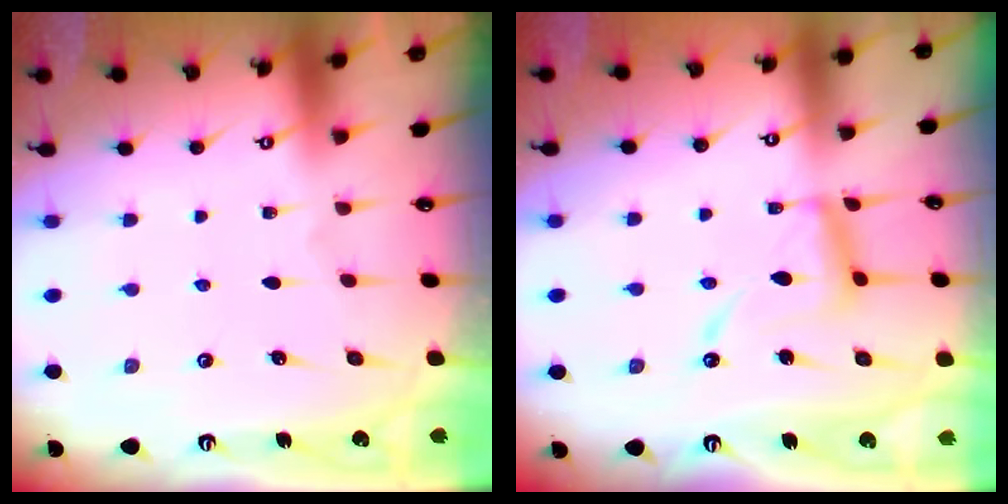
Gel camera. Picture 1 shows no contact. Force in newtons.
{"total": 13.5, "press": 13.5, "slide": 1.2}